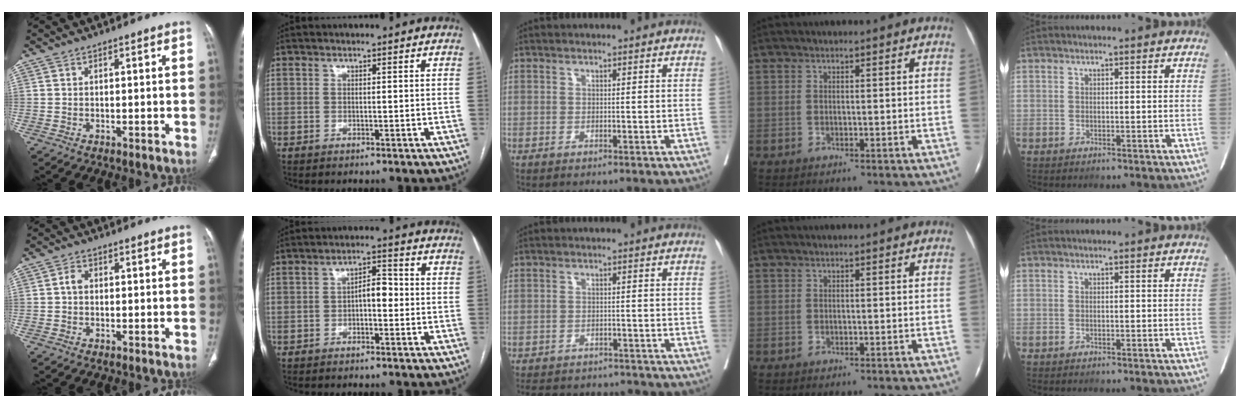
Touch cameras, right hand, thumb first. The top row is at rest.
{"thumb": {"total": 1.9, "force": [0.0, 1.4, 1.2], "torque": [-0.017, 0.007, -0.004]}, "index": {"total": 3.8, "force": [-0.6, 1.6, 3.3], "torque": [-0.048, 0.017, -0.011]}, "middle": {"total": 9.5, "force": [-8.7, 3.2, 2.1], "torque": [-0.034, 0.007, -0.106]}}